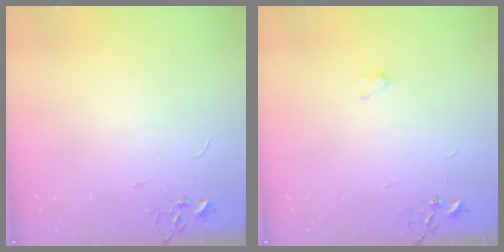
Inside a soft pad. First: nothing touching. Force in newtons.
{"total": 2.5, "press": 2.4, "slide": 0.4}